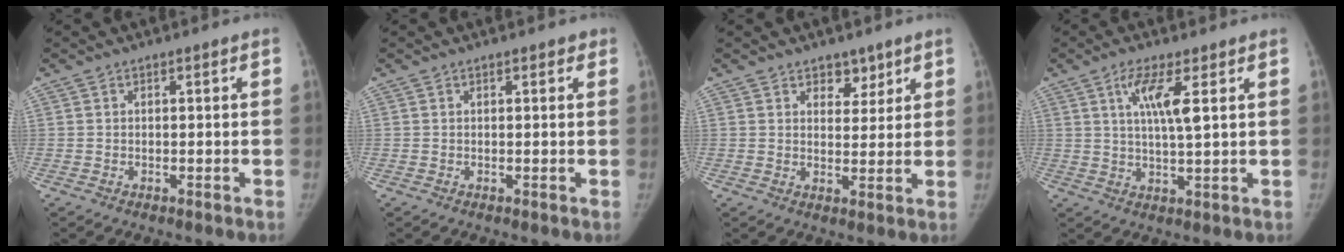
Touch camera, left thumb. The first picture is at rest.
{"total": 1.3, "force": [0.8, 0.7, 0.8], "torque": [-0.003, -0.001, 0.006]}
{"total": 4.5, "force": [3.0, 2.7, 1.8], "torque": [0.006, -0.019, 0.048]}
{"total": 6.9, "force": [2.7, 1.2, 6.2], "torque": [-0.118, -0.015, 0.051]}